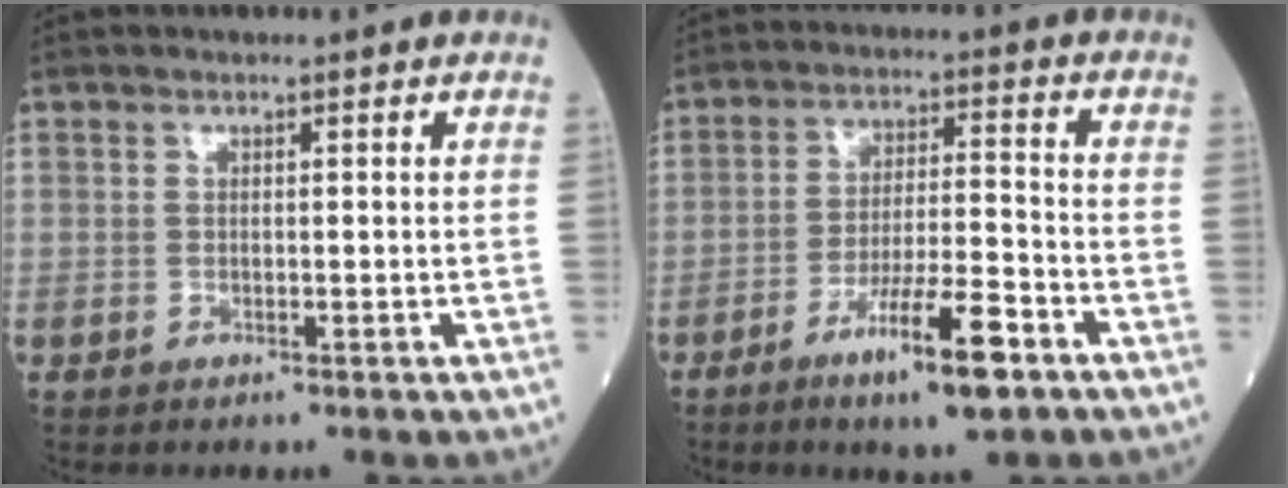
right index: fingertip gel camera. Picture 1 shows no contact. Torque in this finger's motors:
{"motor_torque": [1.22, -0.92, 0.65, 0.17]}